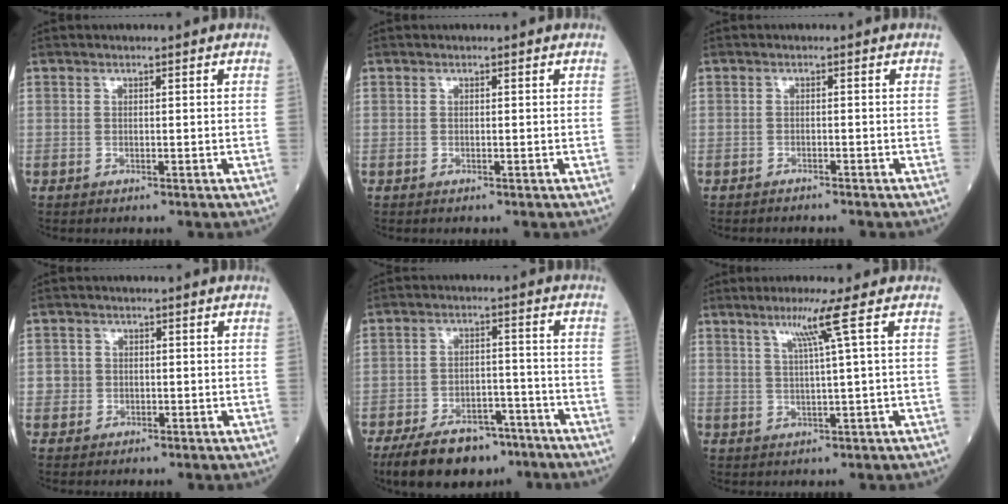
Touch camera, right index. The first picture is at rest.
{"total": 0.0}
{"total": 3.4, "force": [-3.1, 0.9, 1.0], "torque": [-0.021, -0.005, -0.040]}
{"total": 2.8, "force": [-0.3, 2.7, 0.6], "torque": [-0.012, 0.012, -0.003]}
{"total": 13.9, "force": [-10.4, 6.3, 6.8], "torque": [-0.115, 0.006, -0.167]}
{"total": 5.3, "force": [2.4, -1.5, 4.4], "torque": [-0.090, -0.005, 0.049]}